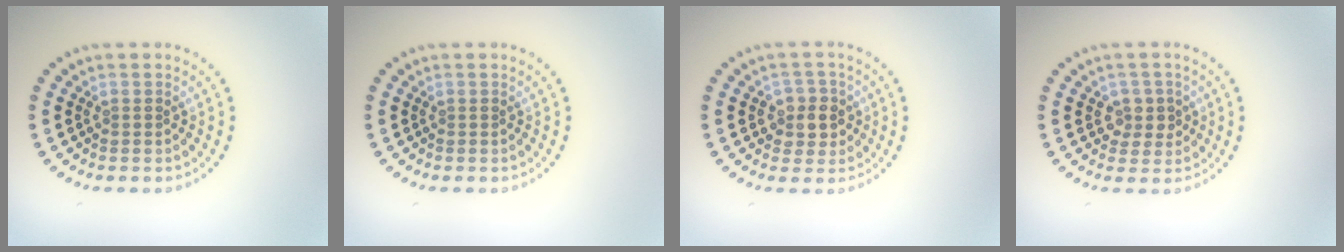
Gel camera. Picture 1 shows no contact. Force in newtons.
{"total": 0.0}
{"total": 2.7, "press": 2.5, "slide": 1.0}
{"total": 2.4, "press": 2.2, "slide": 0.8}